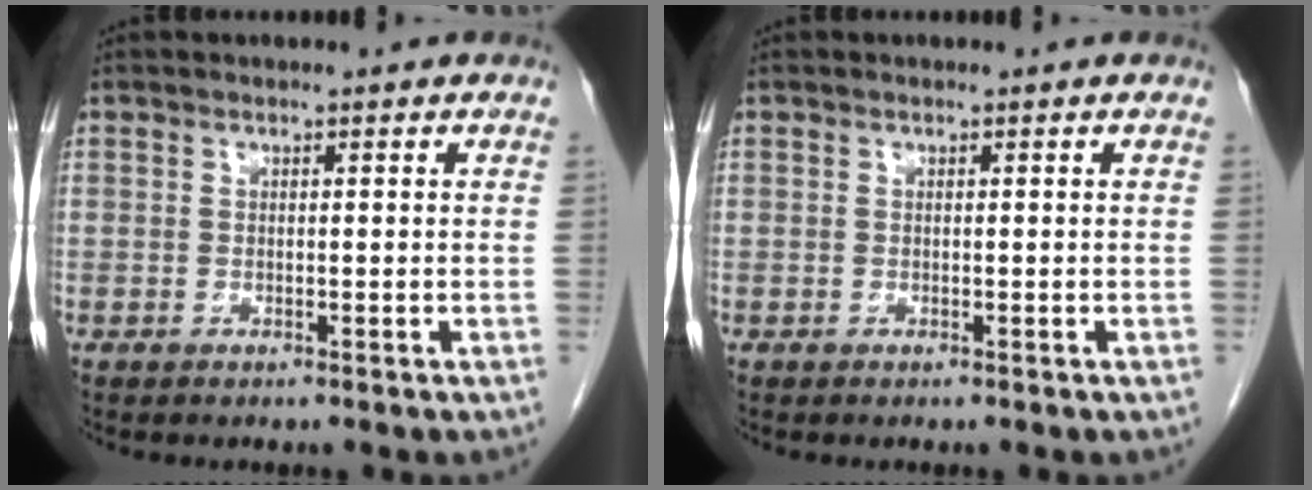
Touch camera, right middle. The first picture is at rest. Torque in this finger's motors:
{"motor_torque": [0.00, 0.00, 0.00, 0.00]}